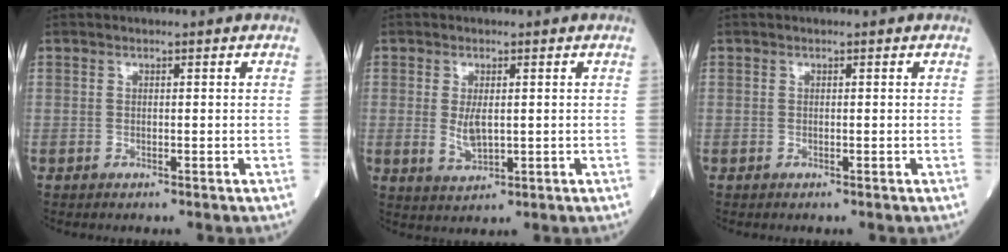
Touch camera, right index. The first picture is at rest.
{"total": 3.4, "force": [0.2, 1.3, 3.2], "torque": [-0.065, -0.007, 0.011]}
{"total": 0.0}